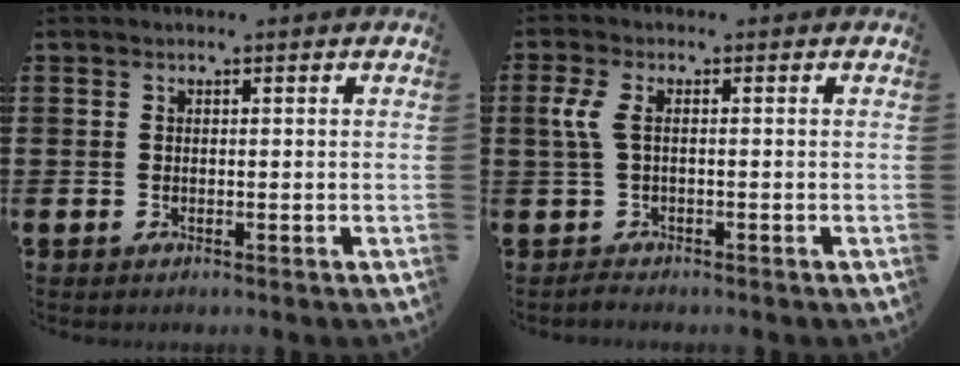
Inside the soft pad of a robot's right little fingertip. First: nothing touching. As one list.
[{"total": 3.0, "force": [-0.4, 1.1, 2.8], "torque": [-0.069, 0.002, -0.013]}]